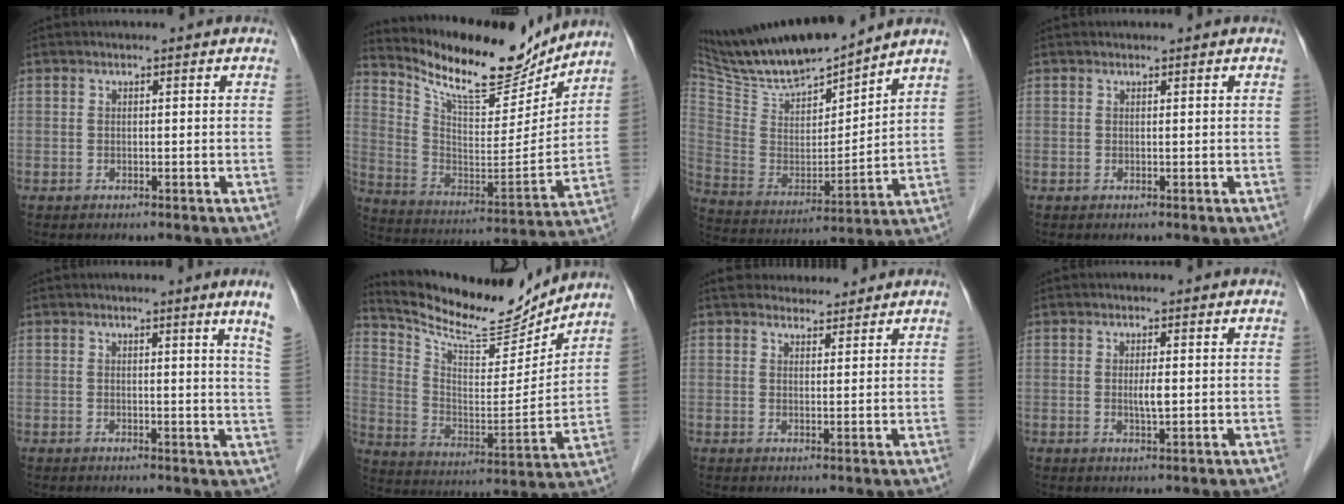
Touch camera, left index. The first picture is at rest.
{"total": 17.2, "force": [15.4, 4.2, 6.3], "torque": [-0.127, -0.024, 0.254]}
{"total": 17.7, "force": [16.2, 1.8, 7.0], "torque": [-0.135, -0.006, 0.301]}
{"total": 0.0}
{"total": 5.3, "force": [3.7, -1.5, 3.5], "torque": [-0.045, -0.029, 0.027]}
{"total": 16.4, "force": [15.6, 2.5, 4.6], "torque": [-0.098, -0.025, 0.259]}
{"total": 5.8, "force": [5.5, 1.5, 1.1], "torque": [-0.003, 0.016, 0.076]}
{"total": 1.8, "force": [0.1, 0.2, 1.7], "torque": [-0.033, -0.002, 0.002]}